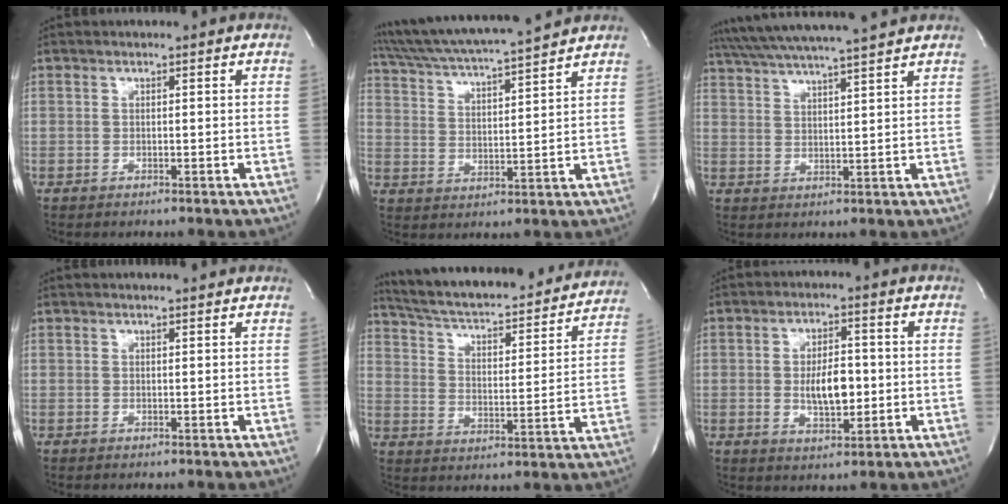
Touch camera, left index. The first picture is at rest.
{"total": 15.4, "force": [14.0, -0.2, 6.4], "torque": [-0.125, 0.015, 0.227]}
{"total": 14.7, "force": [13.2, -0.7, 6.5], "torque": [-0.125, 0.019, 0.200]}
{"total": 2.6, "force": [2.5, -0.1, 0.8], "torque": [-0.012, 0.010, 0.029]}
{"total": 26.7, "force": [24.1, 5.0, 10.3], "torque": [-0.173, -0.019, 0.324]}
{"total": 6.3, "force": [-0.5, 2.6, 5.7], "torque": [-0.099, -0.001, -0.003]}